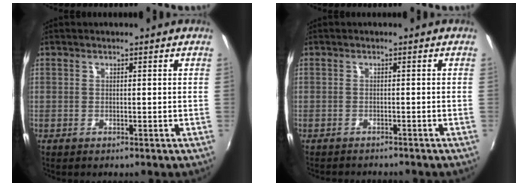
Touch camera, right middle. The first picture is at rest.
{"total": 3.5, "force": [-3.3, 0.7, 0.9], "torque": [-0.027, -0.014, -0.050]}